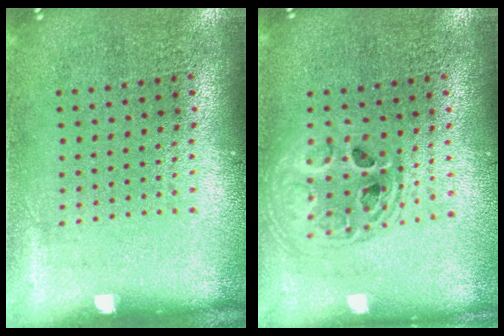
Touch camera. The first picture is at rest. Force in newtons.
{"total": 1.7, "press": 1.5, "slide": 0.9}